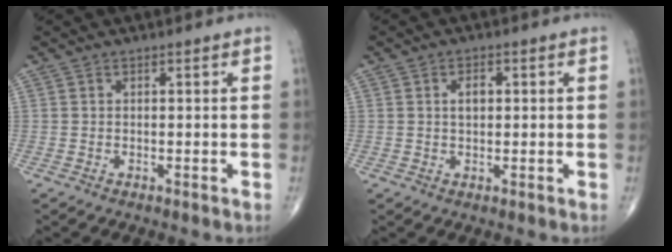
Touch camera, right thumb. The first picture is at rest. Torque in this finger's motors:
{"motor_torque": [0.35, 0.93, 0.43, 0.06, 0.03]}